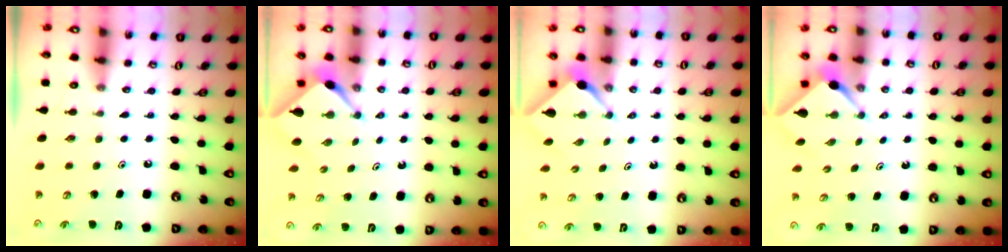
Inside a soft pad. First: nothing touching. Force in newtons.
{"total": 2.3, "press": 2.2, "slide": 0.3}
{"total": 2.4, "press": 2.4, "slide": 0.2}
{"total": 2.4, "press": 2.4, "slide": 0.3}